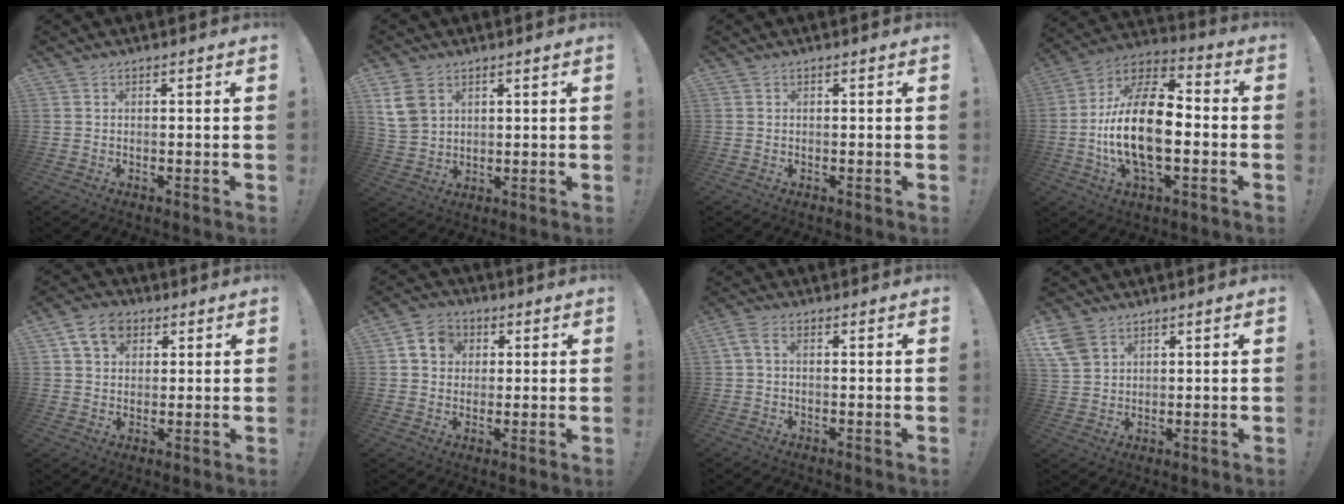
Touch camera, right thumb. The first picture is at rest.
{"total": 8.3, "force": [4.4, 5.7, 4.1], "torque": [-0.085, -0.008, 0.087]}
{"total": 0.0}
{"total": 20.5, "force": [-2.9, 9.9, 17.8], "torque": [-0.336, 0.007, -0.051]}
{"total": 8.5, "force": [4.1, 6.3, 4.0], "torque": [-0.066, -0.003, 0.079]}
{"total": 8.5, "force": [2.5, 7.3, 3.6], "torque": [-0.057, 0.005, 0.053]}
{"total": 2.7, "force": [0.5, 1.3, 2.3], "torque": [-0.051, 0.007, 0.012]}
{"total": 6.5, "force": [3.9, 4.3, 3.0], "torque": [-0.065, -0.012, 0.078]}